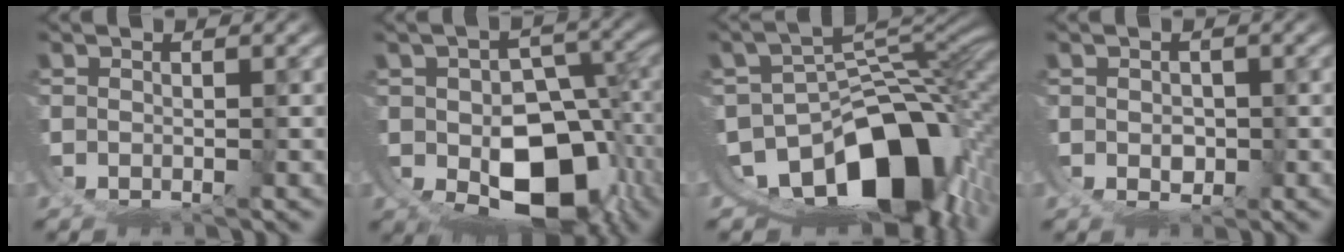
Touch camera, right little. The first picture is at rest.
{"total": 13.9, "force": [-4.8, 9.2, 9.3], "torque": [-0.160, -0.078, -0.034]}
{"total": 17.8, "force": [-7.6, 10.2, 12.4], "torque": [-0.193, -0.035, -0.104]}
{"total": 1.3, "force": [0.1, 0.8, 1.0], "torque": [-0.023, -0.015, 0.013]}